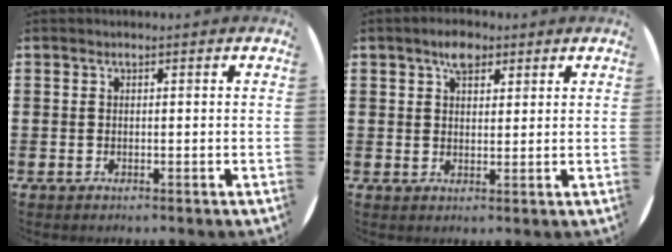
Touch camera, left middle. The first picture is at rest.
{"total": 3.8, "force": [2.7, 1.9, 1.9], "torque": [-0.016, -0.001, 0.044]}